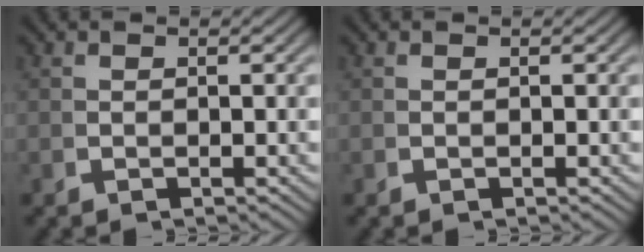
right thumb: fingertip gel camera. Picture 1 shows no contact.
{"total": 0.0}